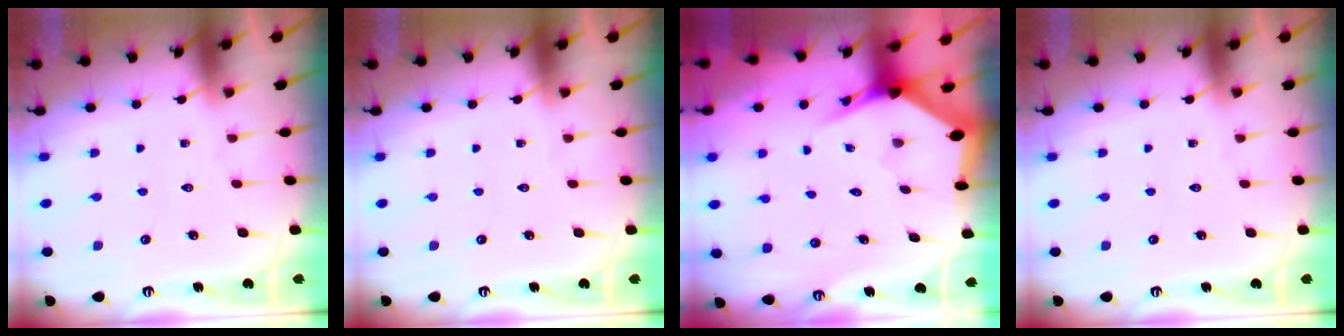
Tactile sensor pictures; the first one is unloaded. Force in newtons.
{"total": 0.0}
{"total": 3.6, "press": 3.6, "slide": 0.3}
{"total": 0.0}